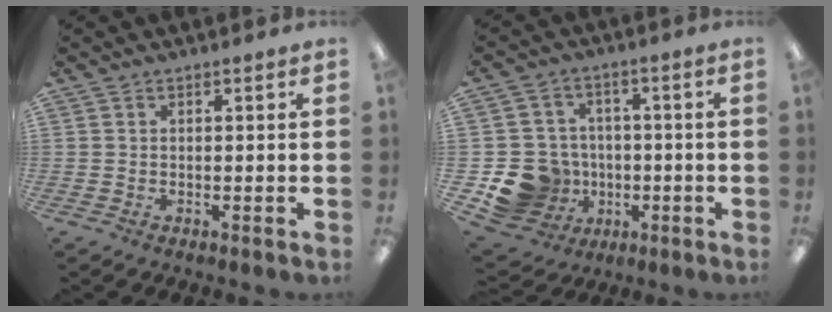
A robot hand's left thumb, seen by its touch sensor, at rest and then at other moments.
{"total": 12.3, "force": [-3.9, 11.1, 3.6], "torque": [-0.089, 0.029, -0.054]}